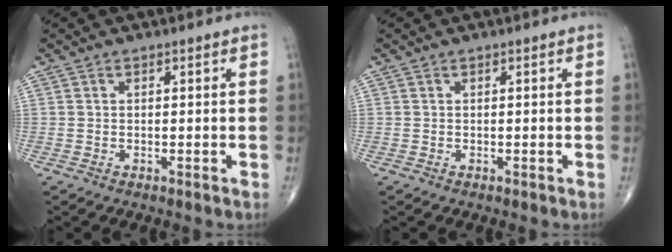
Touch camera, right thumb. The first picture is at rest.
{"total": 0.0}